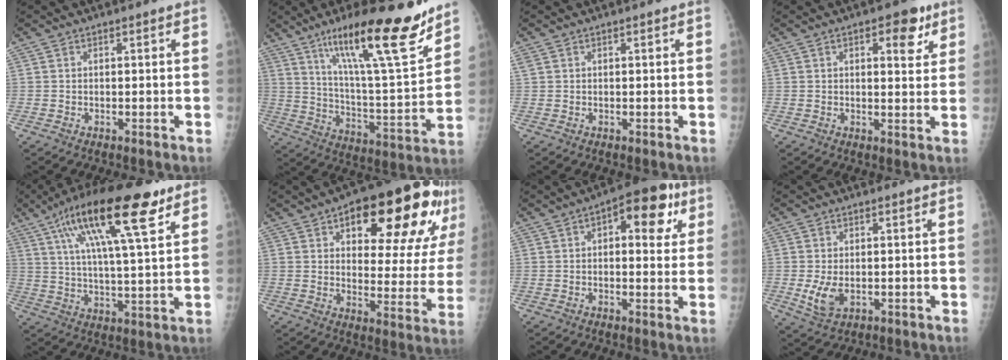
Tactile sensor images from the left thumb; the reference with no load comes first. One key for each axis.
{"total": 23.1, "fx": 15.4, "fy": 4.2, "fz": 16.7, "tx": -0.244, "ty": -0.073, "tz": 0.254}
{"total": 0.8, "fx": 0.4, "fy": 0.6, "fz": 0.3, "tx": -0.005, "ty": 0.010, "tz": 0.010}
{"total": 6.2, "fx": 3.0, "fy": 2.9, "fz": 4.6, "tx": -0.040, "ty": -0.011, "tz": 0.034}
{"total": 21.0, "fx": 10.8, "fy": 5.5, "fz": 17.2, "tx": -0.282, "ty": -0.010, "tz": 0.178}
{"total": 24.4, "fx": 12.7, "fy": 9.6, "fz": 18.5, "tx": -0.208, "ty": -0.016, "tz": 0.177}
{"total": 11.4, "fx": 4.1, "fy": 5.5, "fz": 9.1, "tx": -0.083, "ty": 0.008, "tz": 0.045}
{"total": 5.0, "fx": -0.7, "fy": 3.1, "fz": 3.9, "tx": -0.080, "ty": -0.010, "tz": -0.005}